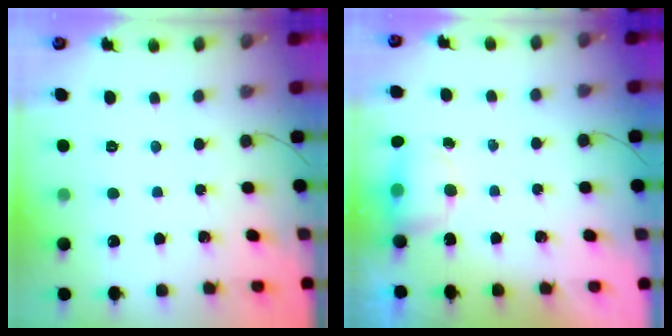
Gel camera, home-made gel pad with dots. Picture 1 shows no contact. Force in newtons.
{"total": 5.6, "press": 5.5, "slide": 0.8}